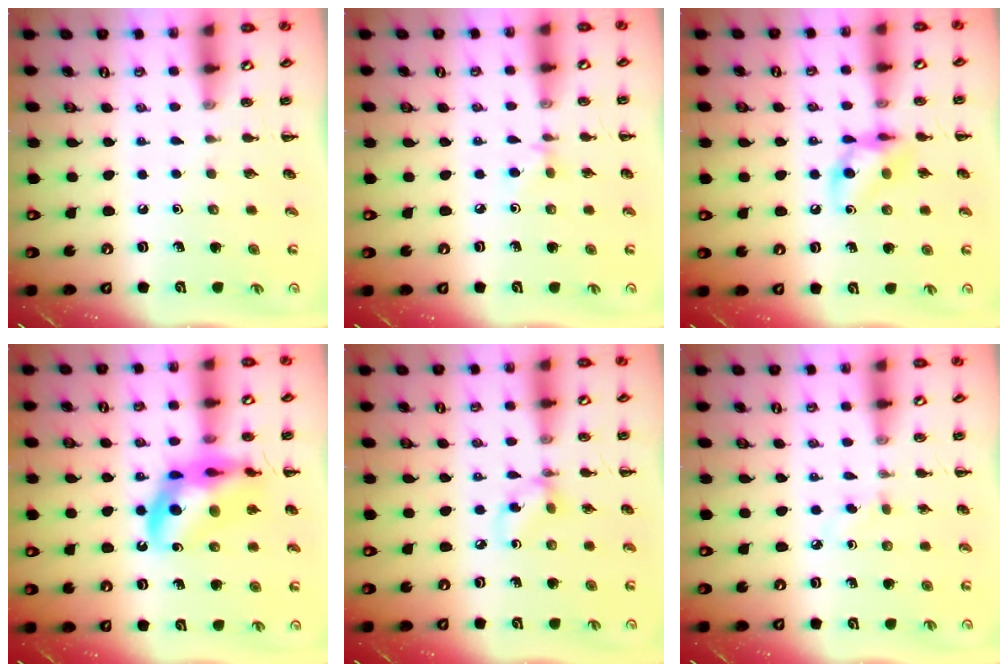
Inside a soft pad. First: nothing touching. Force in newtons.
{"total": 2.8, "press": 2.5, "slide": 1.1}
{"total": 10.3, "press": 10.3, "slide": 0.9}
{"total": 17.1, "press": 16.6, "slide": 4.0}
{"total": 4.1, "press": 4.1, "slide": 0.5}
{"total": 3.3, "press": 3.1, "slide": 1.2}